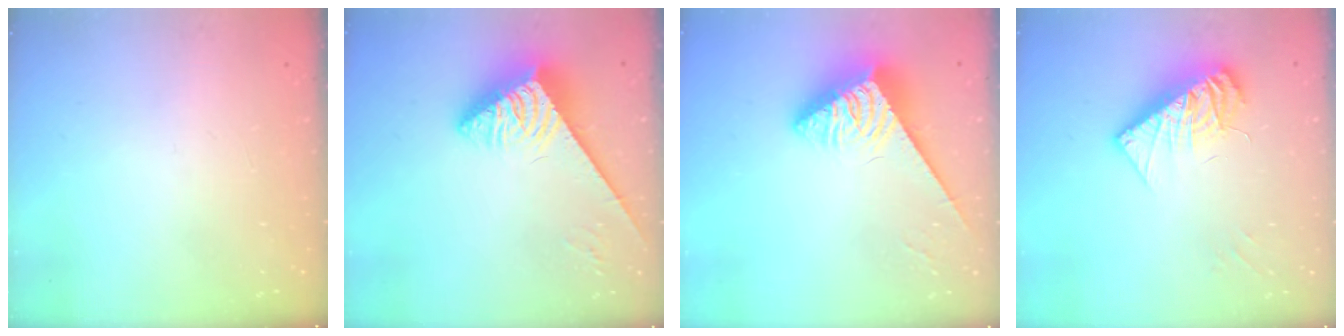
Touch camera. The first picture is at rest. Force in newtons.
{"total": 3.9, "press": 3.8, "slide": 0.8}
{"total": 5.1, "press": 5.1, "slide": 0.2}
{"total": 13.2, "press": 13.1, "slide": 1.1}